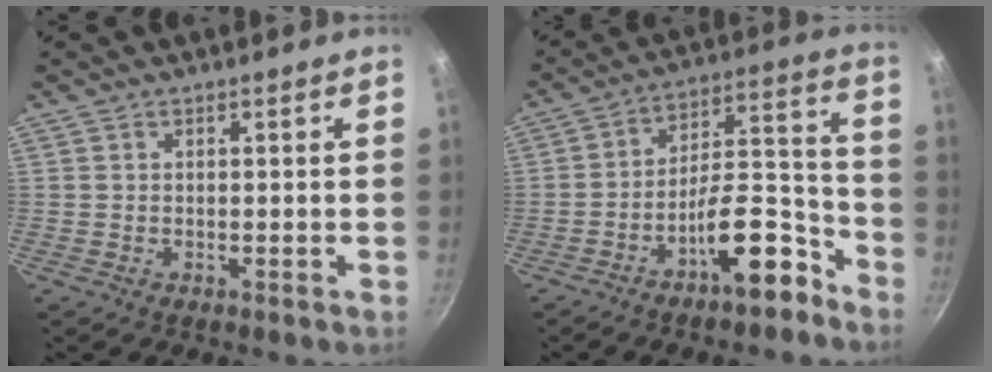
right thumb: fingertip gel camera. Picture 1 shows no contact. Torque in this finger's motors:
{"motor_torque": [1.84, 0.96, 1.05, -0.93, 0.06]}